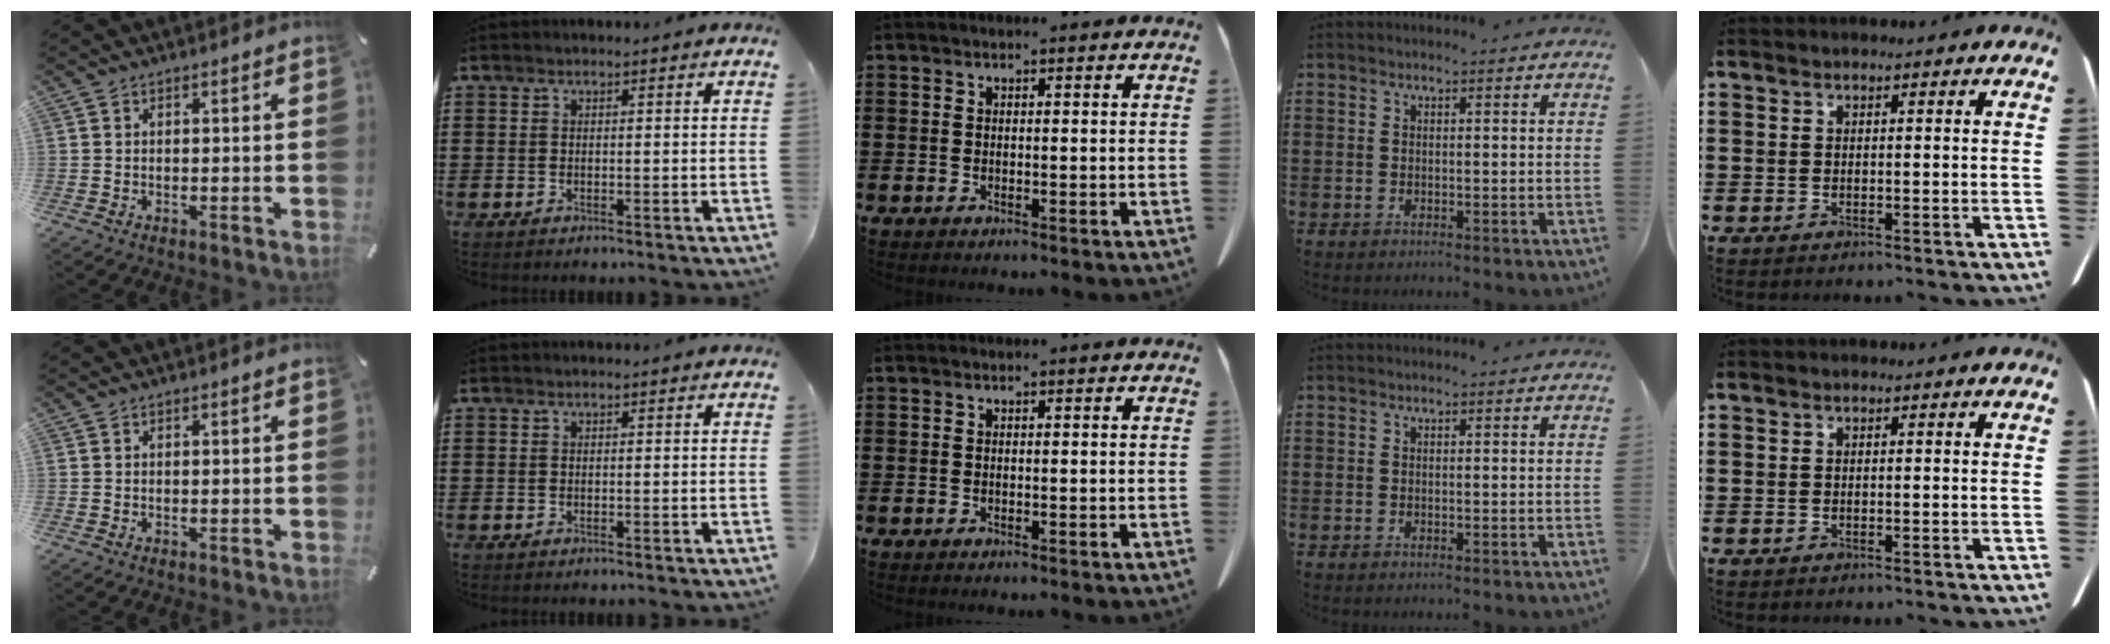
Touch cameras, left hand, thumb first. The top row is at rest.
{}